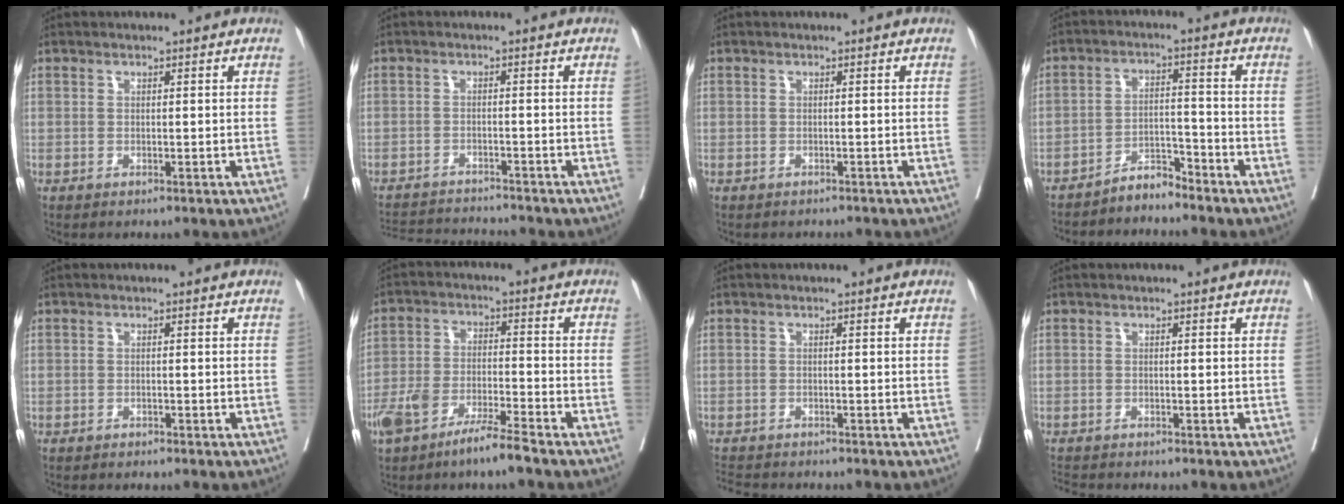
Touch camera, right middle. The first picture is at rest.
{"total": 8.3, "force": [-8.2, -0.2, 1.3], "torque": [-0.018, -0.004, -0.129]}
{"total": 2.3, "force": [-2.1, 1.1, 0.1], "torque": [-0.005, 0.001, -0.031]}
{"total": 3.9, "force": [-3.8, 0.5, 0.7], "torque": [-0.006, -0.005, -0.070]}
{"total": 0.7, "force": [-0.7, 0.2, 0.1], "torque": [-0.007, -0.001, -0.012]}
{"total": 7.7, "force": [-5.6, 0.8, 5.2], "torque": [-0.111, 0.000, -0.108]}
{"total": 5.3, "force": [-5.1, 1.0, 1.5], "torque": [-0.020, -0.010, -0.081]}
{"total": 2.7, "force": [-2.6, 0.3, 0.5], "torque": [-0.007, -0.010, -0.044]}